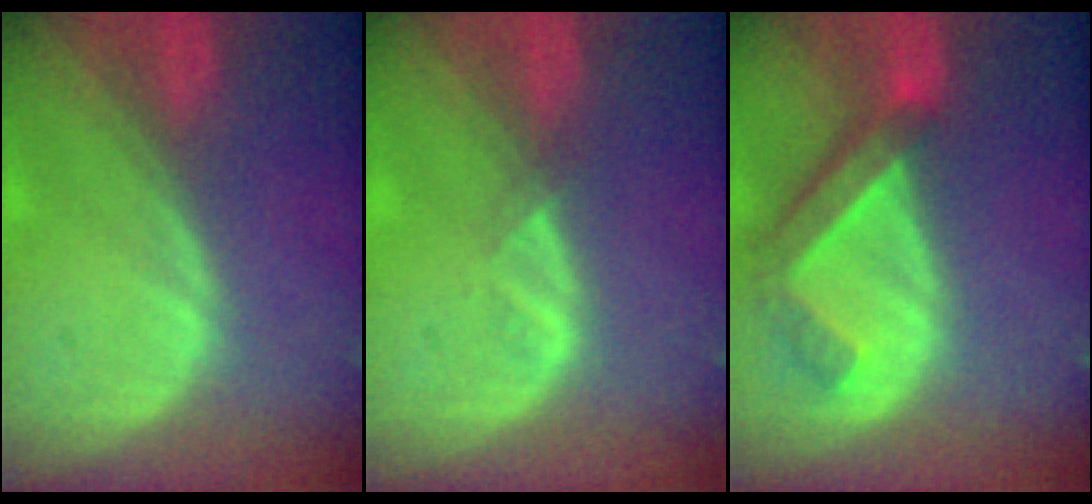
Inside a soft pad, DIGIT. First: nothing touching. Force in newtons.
{"total": 1.3, "press": 1.2, "slide": 0.7}
{"total": 6.4, "press": 5.8, "slide": 2.8}